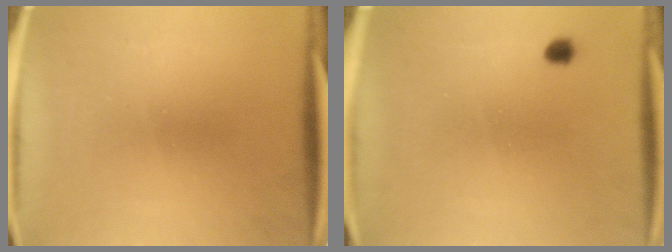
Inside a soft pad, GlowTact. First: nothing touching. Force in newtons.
{"total": 1.3}